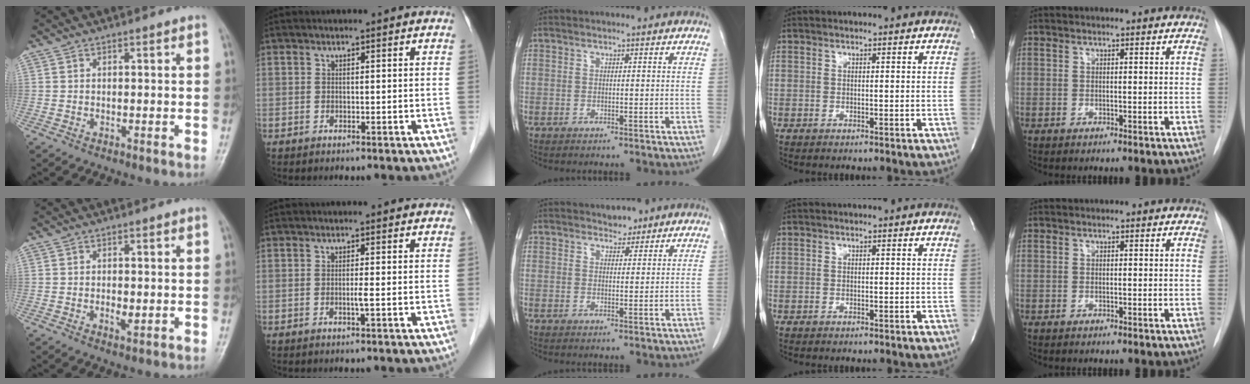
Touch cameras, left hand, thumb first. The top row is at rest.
{"thumb": {"total": 2.3, "force": [-0.3, 1.2, 1.9], "torque": [-0.030, -0.004, -0.005]}, "index": {"total": 0.9, "force": [-0.2, -0.3, 0.8], "torque": [-0.009, 0.000, -0.009]}, "middle": {"total": 2.1, "force": [1.8, 1.0, 0.3], "torque": [-0.004, -0.004, 0.027]}}